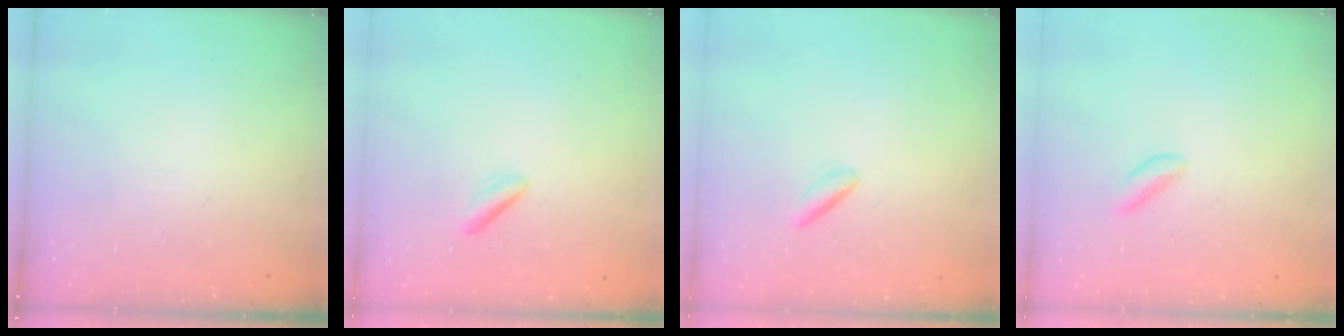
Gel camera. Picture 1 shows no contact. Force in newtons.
{"total": 1.0, "press": 0.6, "slide": 0.8}
{"total": 1.3, "press": 1.0, "slide": 0.8}
{"total": 0.0}